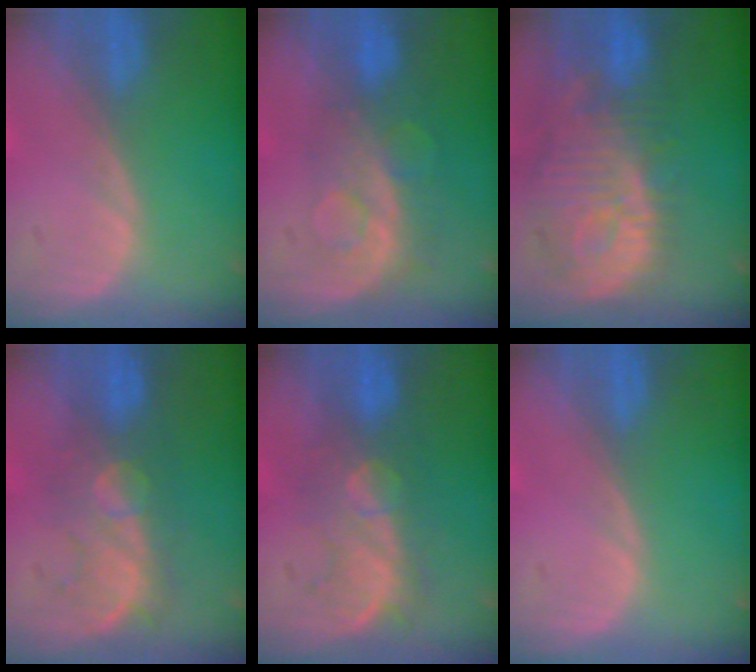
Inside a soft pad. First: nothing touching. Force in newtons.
{"total": 8.4, "press": 7.0, "slide": 4.5}
{"total": 12.5, "press": 11.1, "slide": 5.8}
{"total": 7.8, "press": 7.7, "slide": 1.5}
{"total": 8.1, "press": 7.8, "slide": 2.2}
{"total": 0.0}